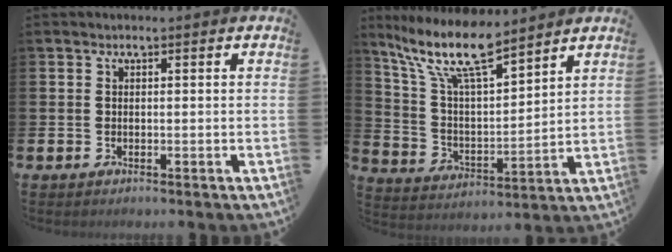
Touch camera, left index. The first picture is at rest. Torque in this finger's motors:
{"motor_torque": [0.67, -0.62, 0.93, 0.21]}